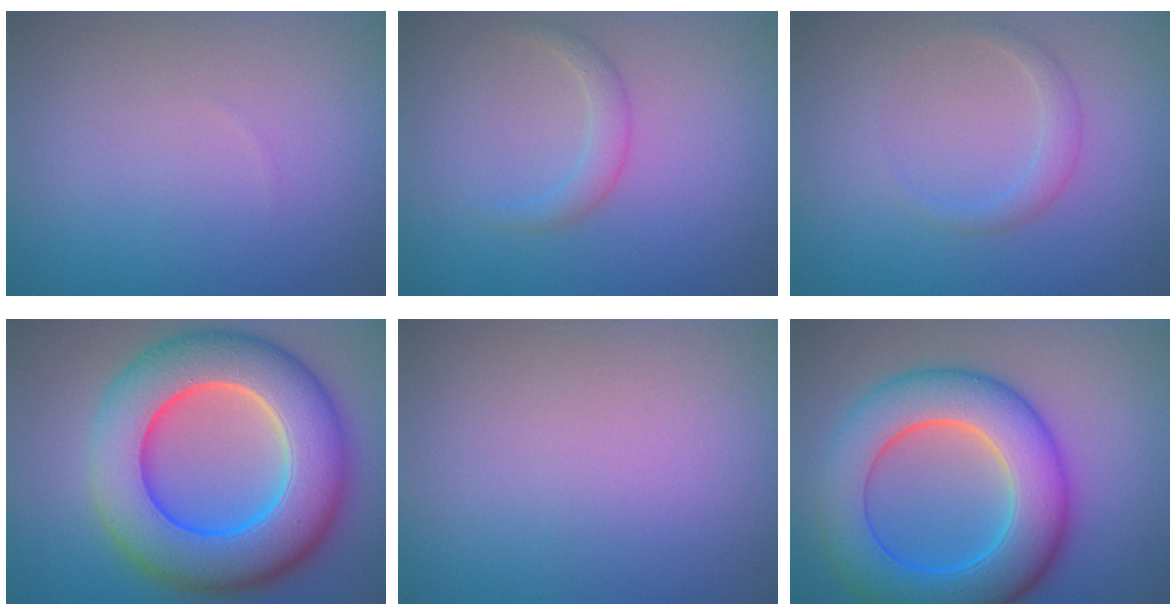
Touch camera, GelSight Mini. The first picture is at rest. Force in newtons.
{"total": 1.5, "press": 1.5, "slide": 0.1}
{"total": 1.4, "press": 1.4, "slide": 0.0}
{"total": 12.6, "press": 12.5, "slide": 0.5}
{"total": 0.0}
{"total": 9.9, "press": 9.9, "slide": 0.3}